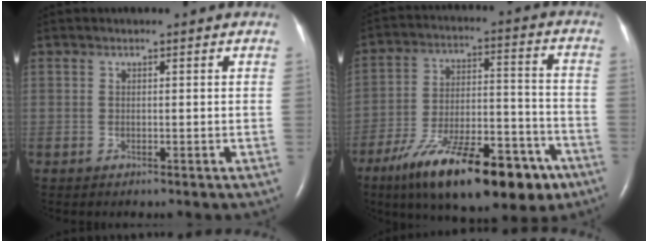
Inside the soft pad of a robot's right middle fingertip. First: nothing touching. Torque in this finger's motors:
{"motor_torque": [1.54, -0.60, 0.40, 0.14]}